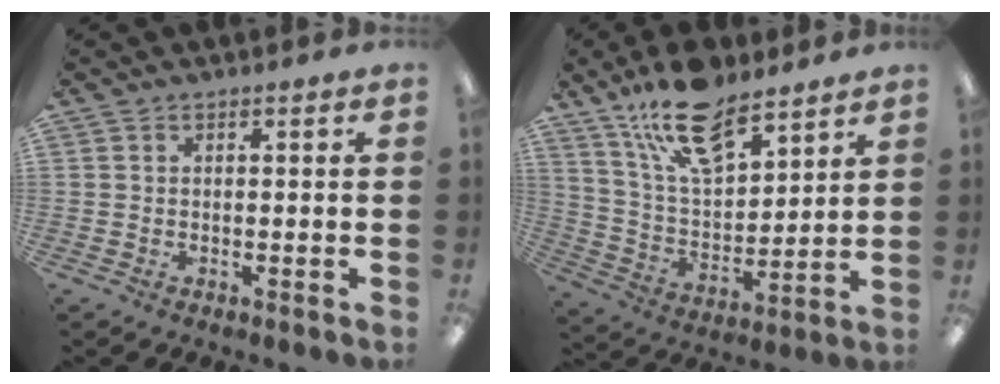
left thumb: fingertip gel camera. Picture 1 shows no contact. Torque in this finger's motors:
{"motor_torque": [0.69, 0.68, 1.34, -1.43, 0.26]}